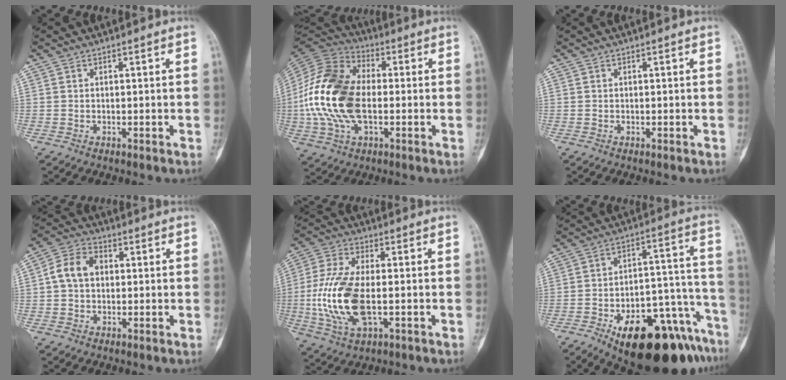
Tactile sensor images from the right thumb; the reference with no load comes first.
{"total": 20.1, "force": [-1.3, 12.1, 16.0], "torque": [-0.330, 0.015, -0.026]}
{"total": 0.0}
{"total": 7.5, "force": [0.7, 5.6, 4.9], "torque": [-0.085, 0.020, 0.006]}
{"total": 15.5, "force": [-2.2, 7.5, 13.4], "torque": [-0.291, 0.004, -0.039]}
{"total": 26.4, "force": [-15.5, 11.0, 18.3], "torque": [-0.176, 0.102, -0.223]}